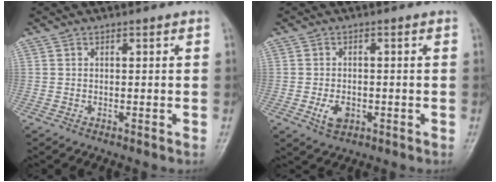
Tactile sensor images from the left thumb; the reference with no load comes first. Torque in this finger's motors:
{"motor_torque": [0.64, 0.66, 0.46, 0.09, 0.01]}